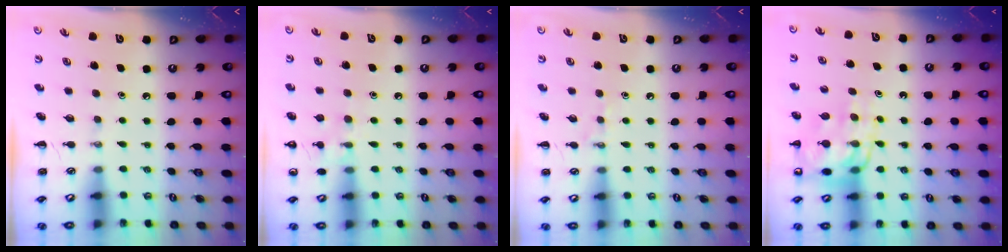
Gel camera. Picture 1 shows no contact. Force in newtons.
{"total": 7.0, "press": 6.7, "slide": 2.0}
{"total": 4.9, "press": 4.7, "slide": 1.2}
{"total": 12.7, "press": 12.4, "slide": 2.9}